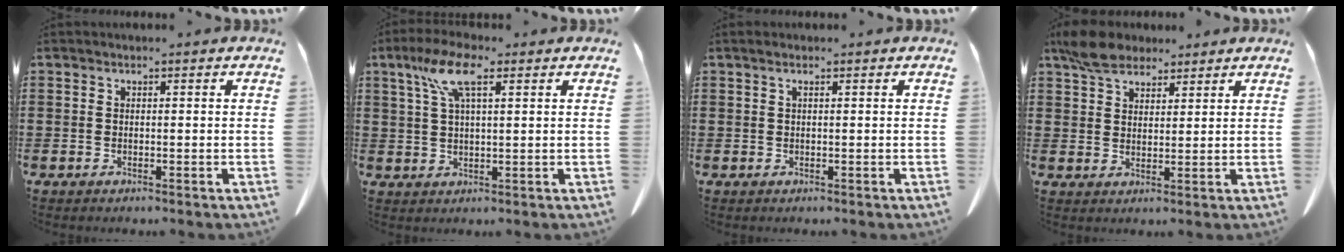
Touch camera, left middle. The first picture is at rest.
{"total": 7.4, "force": [3.7, 2.1, 6.0], "torque": [-0.127, 0.011, 0.065]}
{"total": 0.8, "force": [0.4, 0.0, 0.7], "torque": [-0.015, 0.000, 0.009]}
{"total": 6.1, "force": [4.8, 2.9, 2.4], "torque": [-0.055, 0.000, 0.092]}